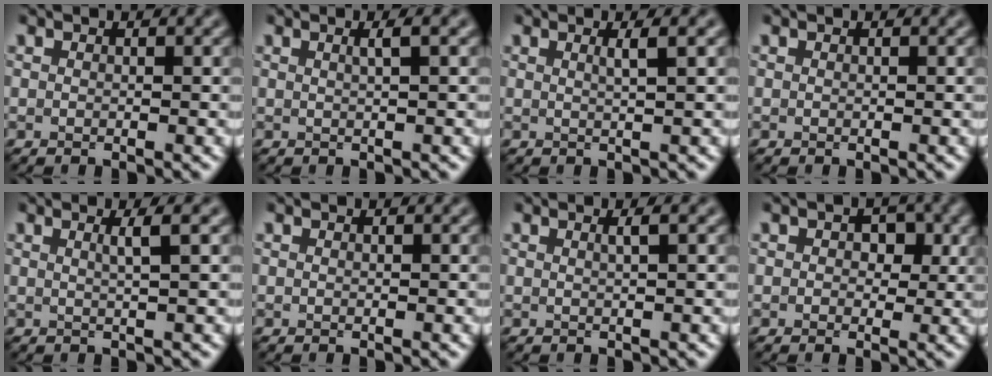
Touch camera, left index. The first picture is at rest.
{"total": 1.9, "force": [0.5, 0.6, 1.7], "torque": [-0.021, 0.006, 0.001]}
{"total": 2.0, "force": [0.6, 0.6, 1.8], "torque": [-0.022, 0.005, 0.003]}
{"total": 0.0}
{"total": 2.3, "force": [0.7, 0.6, 2.1], "torque": [-0.028, 0.006, 0.005]}
{"total": 0.0}
{"total": 1.5, "force": [0.5, 0.5, 1.4], "torque": [-0.015, 0.005, 0.000]}
{"total": 2.4, "force": [0.5, 1.8, 1.4], "torque": [-0.011, -0.001, 0.001]}